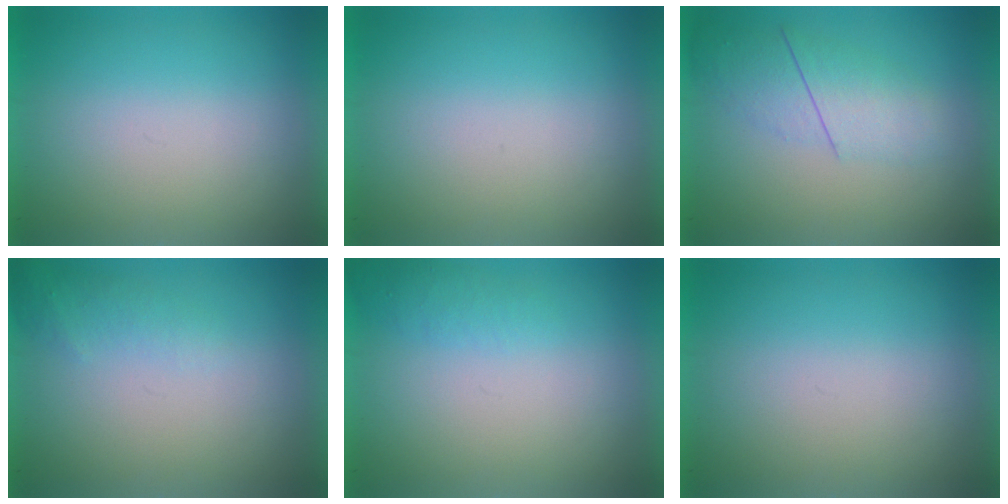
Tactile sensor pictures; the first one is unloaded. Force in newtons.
{"total": 0.0}
{"total": 2.3}
{"total": 1.4}
{"total": 1.4}
{"total": 0.0}